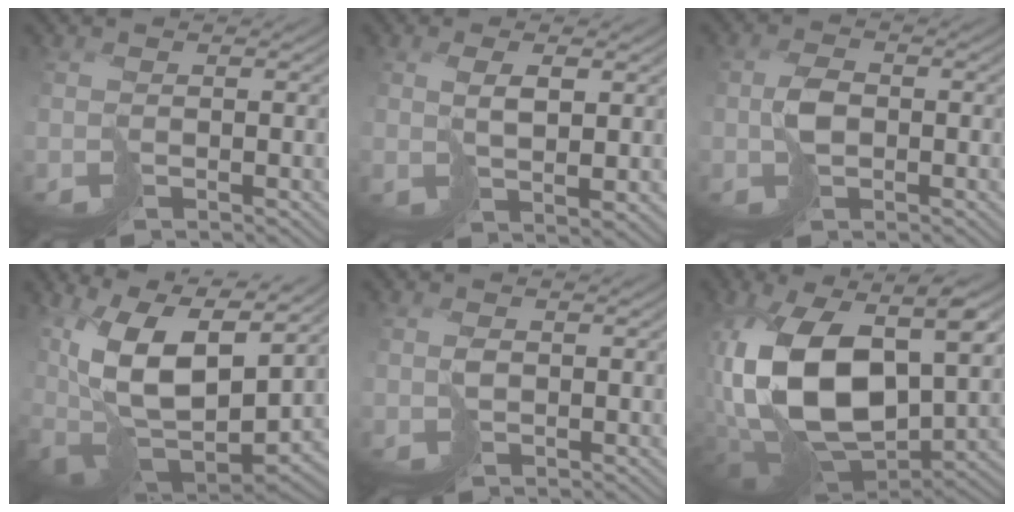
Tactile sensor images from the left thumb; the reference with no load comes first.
{"total": 3.7, "force": [2.1, 0.8, 2.9], "torque": [-0.064, -0.001, 0.051]}
{"total": 2.3, "force": [0.4, 1.5, 1.8], "torque": [-0.038, 0.005, 0.006]}
{"total": 16.6, "force": [6.2, 7.5, 13.5], "torque": [-0.260, -0.006, 0.129]}
{"total": 0.9, "force": [0.8, 0.4, 0.4], "torque": [-0.009, 0.003, 0.016]}
{"total": 17.2, "force": [3.4, 10.2, 13.5], "torque": [-0.285, -0.017, 0.067]}